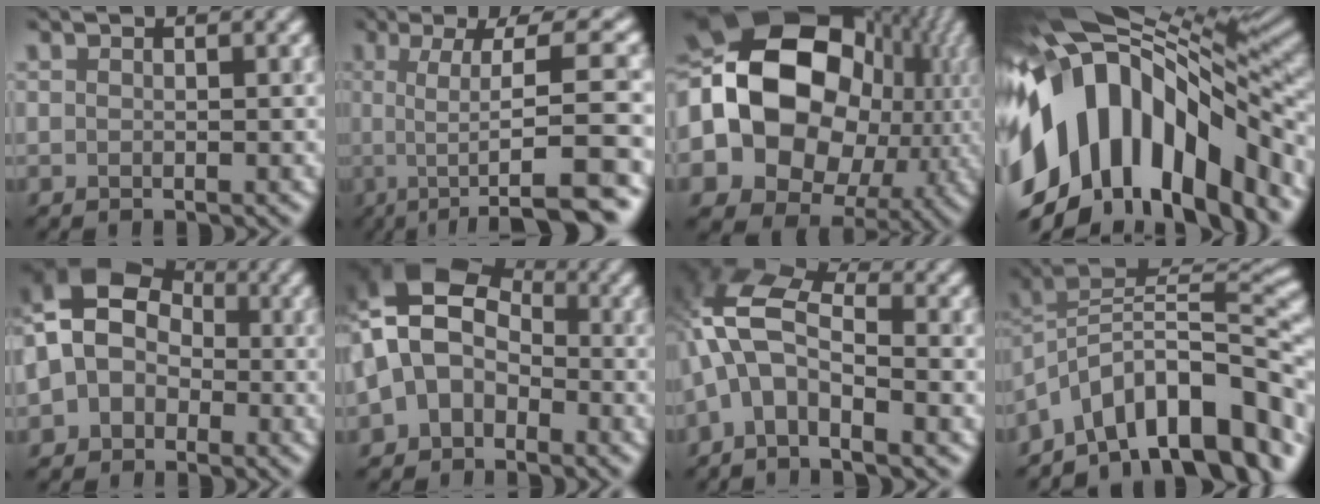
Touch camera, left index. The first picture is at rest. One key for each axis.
{"total": 10.8, "fx": -0.7, "fy": 2.7, "fz": 10.4, "tx": -0.131, "ty": 0.022, "tz": -0.003}
{"total": 21.2, "fx": 0.9, "fy": 17.0, "fz": 12.6, "tx": -0.258, "ty": 0.013, "tz": 0.019}
{"total": 15.7, "fx": -4.6, "fy": 9.0, "fz": 12.0, "tx": -0.218, "ty": 0.021, "tz": -0.075}
{"total": 9.4, "fx": 0.1, "fy": 8.2, "fz": 4.7, "tx": -0.103, "ty": 0.050, "tz": -0.032}
{"total": 8.2, "fx": -1.3, "fy": 6.6, "fz": 4.7, "tx": -0.073, "ty": 0.025, "tz": -0.037}
{"total": 7.4, "fx": -1.6, "fy": 3.6, "fz": 6.2, "tx": -0.133, "ty": 0.032, "tz": -0.034}
{"total": 12.5, "fx": -6.7, "fy": 5.6, "fz": 9.0, "tx": -0.145, "ty": 0.037, "tz": -0.103}